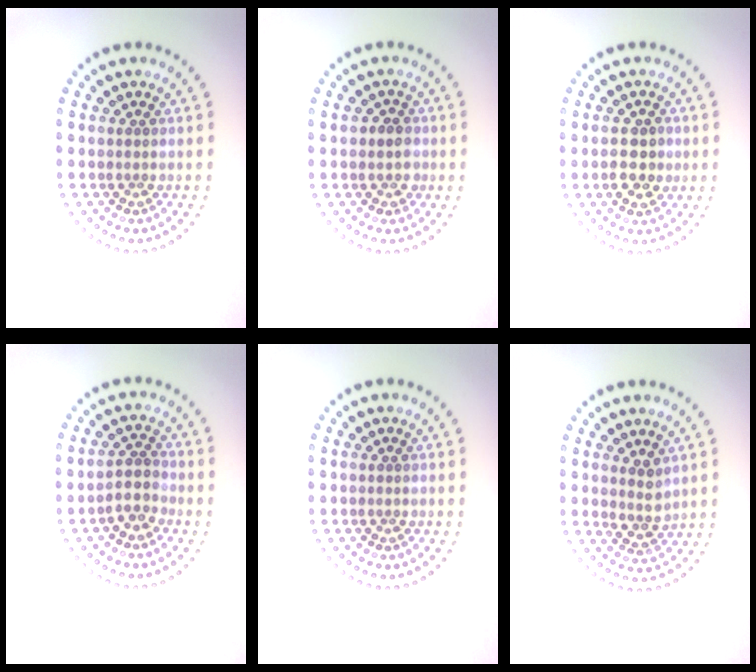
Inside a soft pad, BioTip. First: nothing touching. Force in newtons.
{"total": 1.3, "press": 1.3, "slide": 0.4}
{"total": 2.9, "press": 2.9, "slide": 0.2}
{"total": 2.4, "press": 2.0, "slide": 1.3}
{"total": 0.0}
{"total": 2.2, "press": 1.8, "slide": 1.3}